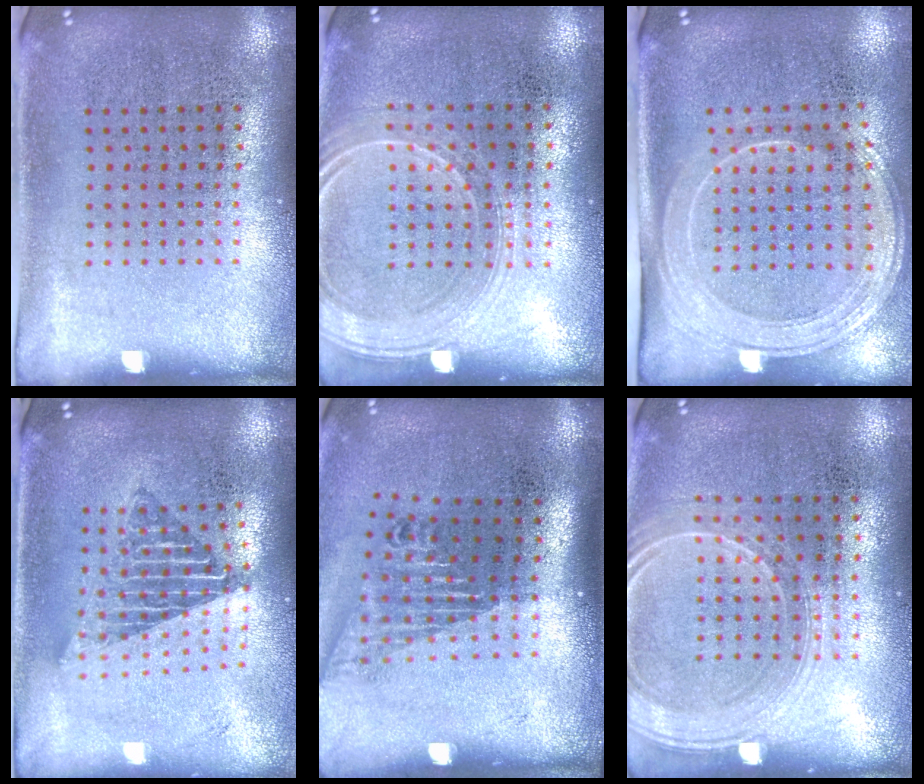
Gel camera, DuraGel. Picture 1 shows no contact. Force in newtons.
{"total": 1.8, "press": 1.7, "slide": 0.6}
{"total": 2.0, "press": 1.7, "slide": 1.1}
{"total": 1.7, "press": 1.4, "slide": 1.0}
{"total": 1.7, "press": 1.3, "slide": 1.2}
{"total": 1.8, "press": 1.7, "slide": 0.6}